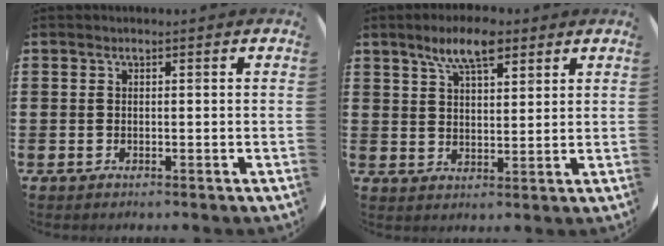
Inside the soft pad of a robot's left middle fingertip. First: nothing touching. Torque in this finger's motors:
{"motor_torque": [1.12, -1.01, 0.20, 0.15]}